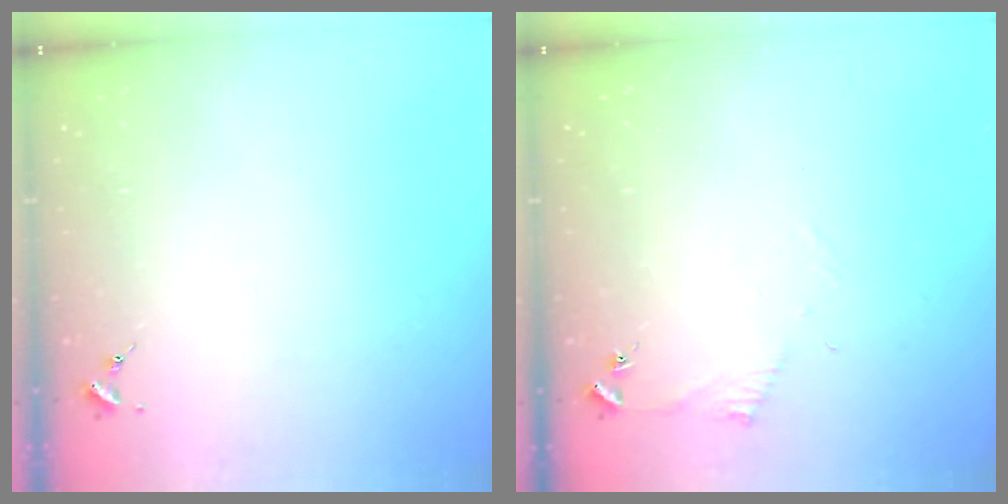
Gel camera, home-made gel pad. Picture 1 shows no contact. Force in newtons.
{"total": 5.1, "press": 5.1, "slide": 0.5}